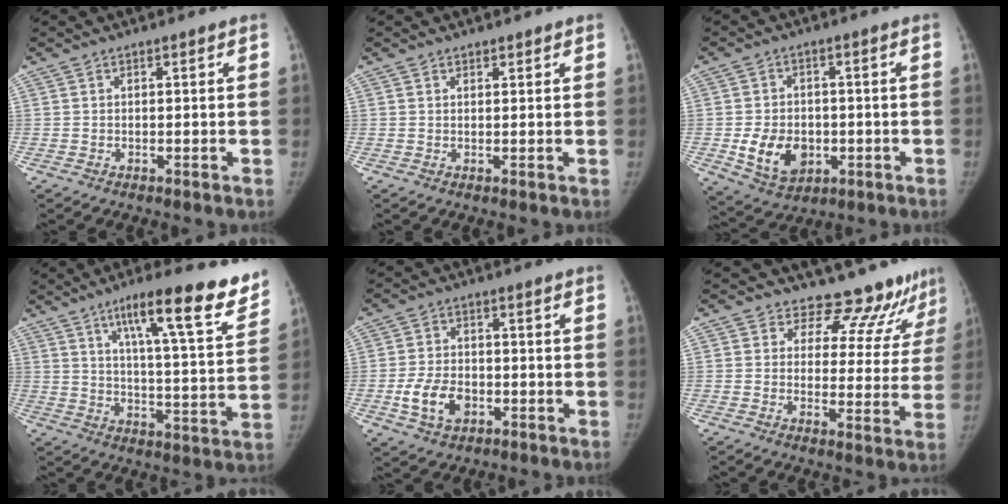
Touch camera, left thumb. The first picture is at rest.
{"total": 0.9, "force": [0.7, 0.5, 0.0], "torque": [0.008, -0.006, 0.009]}
{"total": 9.7, "force": [-2.0, 7.4, 5.9], "torque": [-0.075, 0.001, -0.020]}
{"total": 19.2, "force": [12.7, 3.3, 14.0], "torque": [-0.174, -0.053, 0.185]}
{"total": 7.8, "force": [-2.5, 5.4, 5.1], "torque": [-0.086, 0.010, -0.042]}
{"total": 12.0, "force": [11.1, 4.3, 1.6], "torque": [0.029, -0.082, 0.125]}